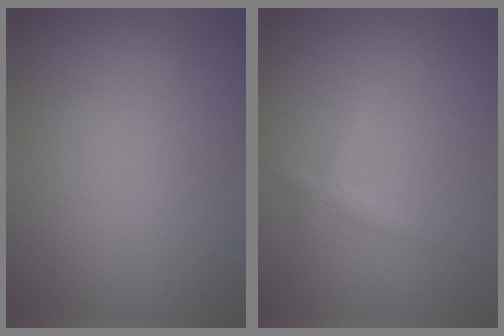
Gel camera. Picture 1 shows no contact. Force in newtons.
{"total": 1.2, "press": 1.2, "slide": 0.1}